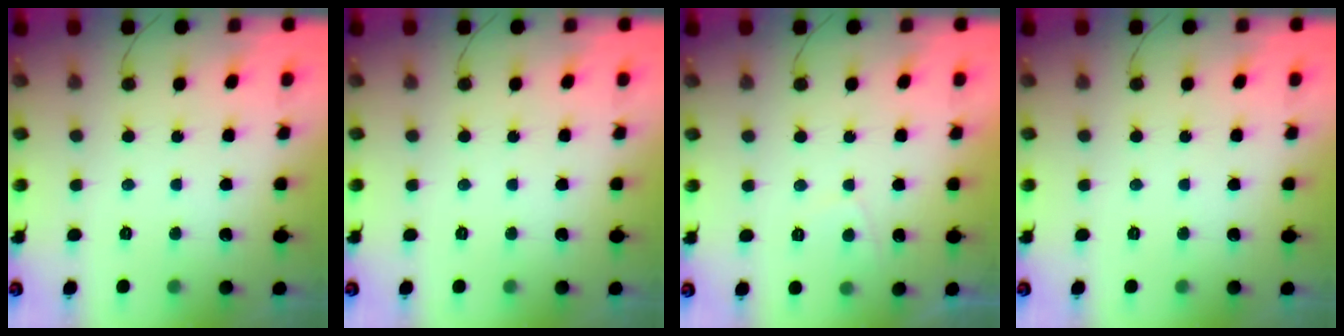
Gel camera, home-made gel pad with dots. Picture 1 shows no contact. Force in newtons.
{"total": 0.0}
{"total": 1.0, "press": 0.8, "slide": 0.6}
{"total": 0.0}